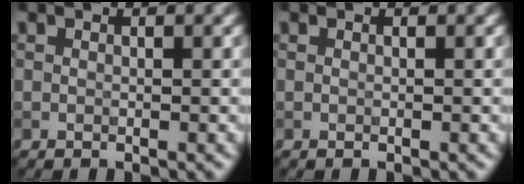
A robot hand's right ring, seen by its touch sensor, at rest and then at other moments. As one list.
[{"total": 0.0}]